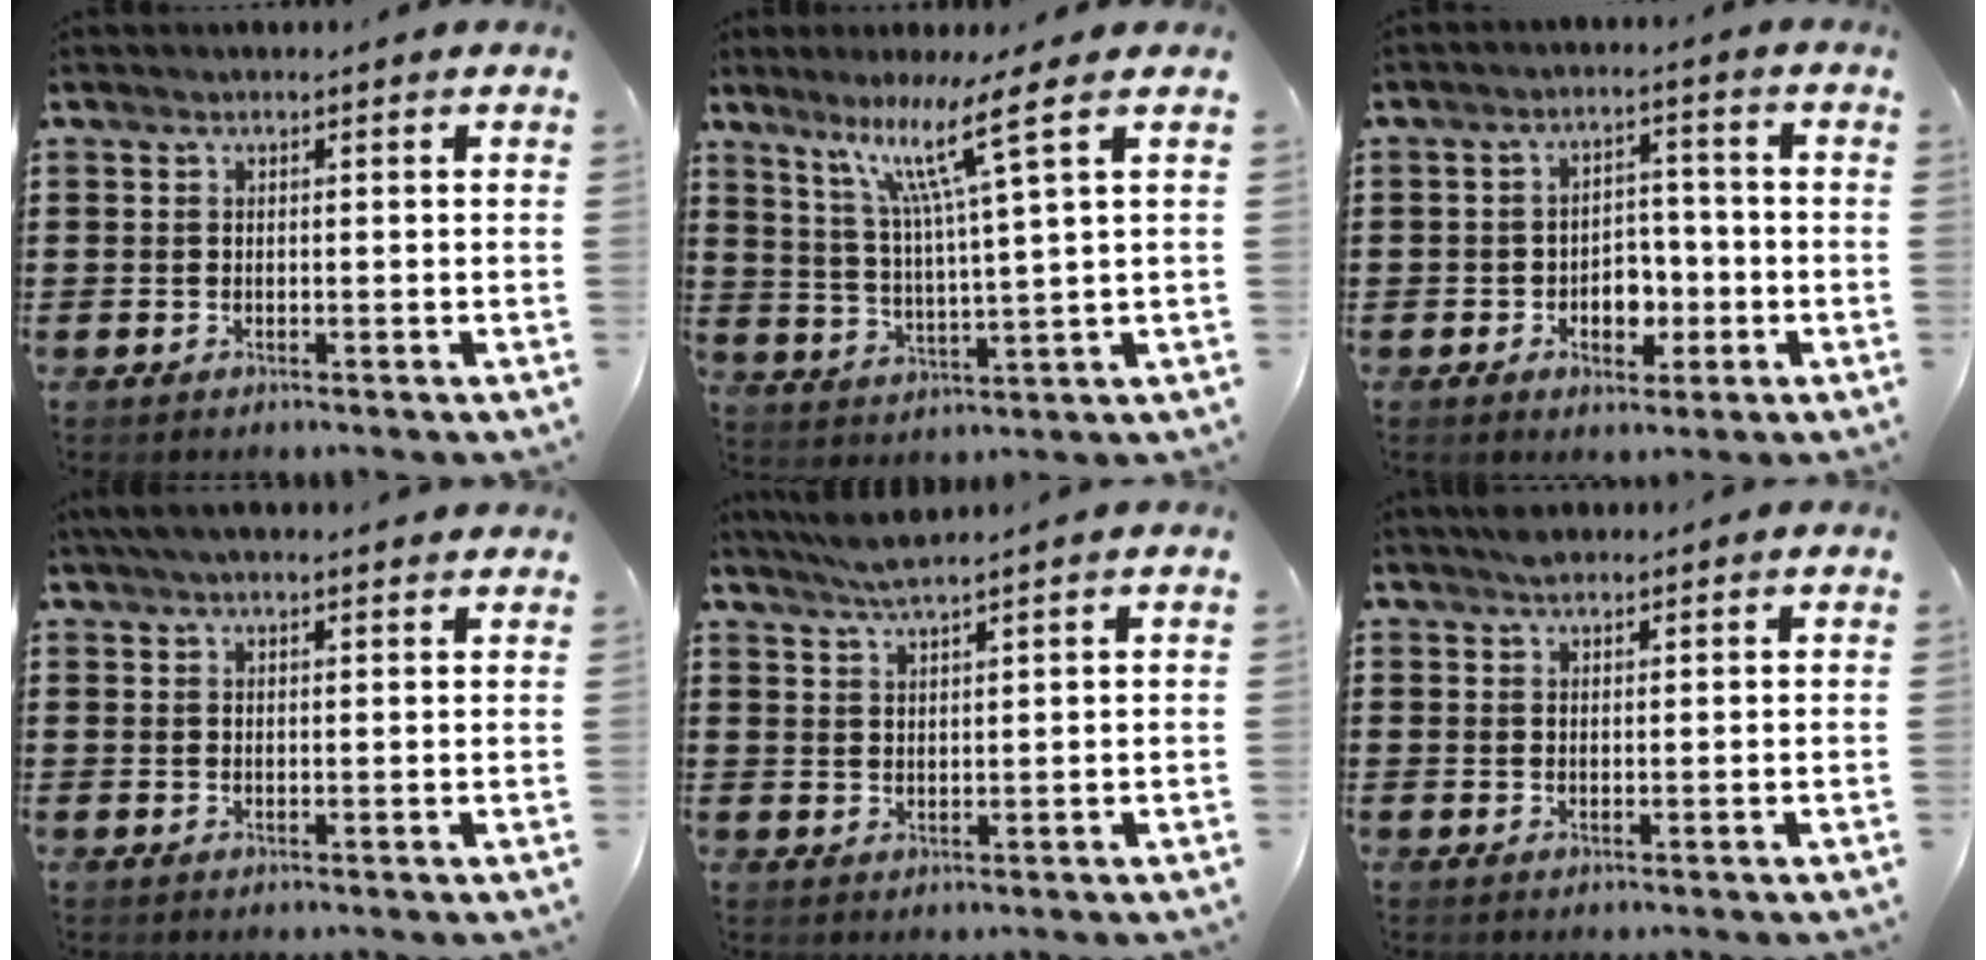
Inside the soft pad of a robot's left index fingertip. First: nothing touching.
{"total": 9.7, "force": [5.8, -0.6, 7.8], "torque": [-0.168, -0.011, 0.094]}
{"total": 4.6, "force": [-1.8, 3.3, 2.7], "torque": [-0.045, 0.007, -0.037]}
{"total": 2.8, "force": [2.5, 0.3, 1.4], "torque": [-0.031, 0.004, 0.046]}
{"total": 3.4, "force": [3.1, 0.0, 1.5], "torque": [-0.036, -0.003, 0.056]}
{"total": 1.8, "force": [1.6, 0.6, 0.5], "torque": [-0.013, 0.001, 0.031]}